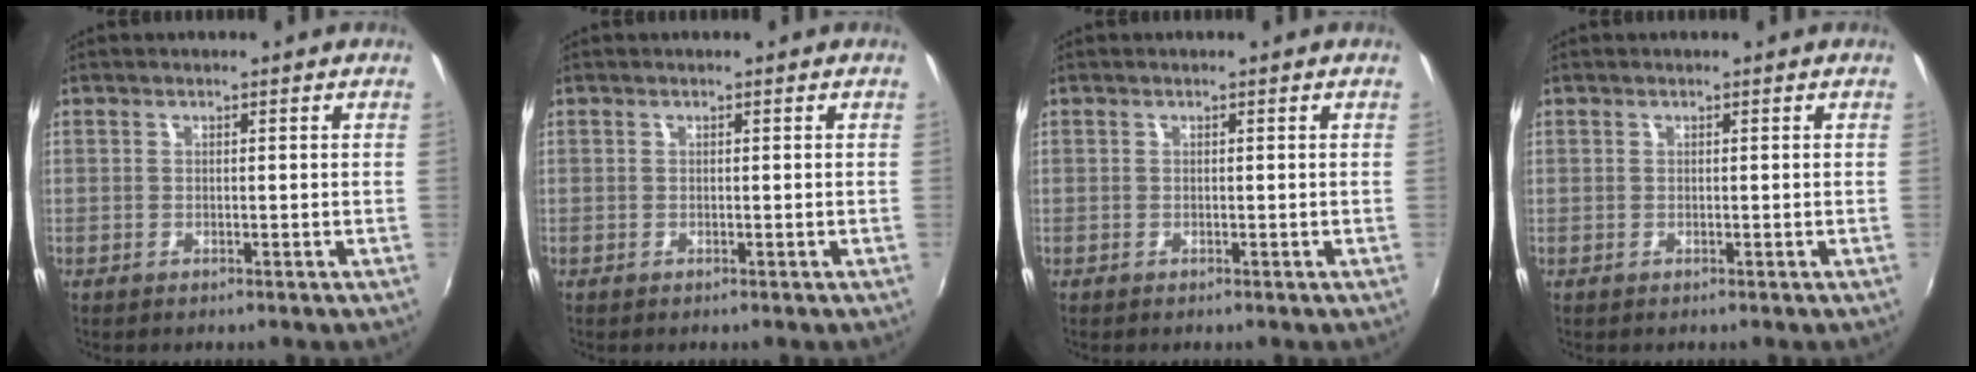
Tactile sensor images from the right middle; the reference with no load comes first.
{"total": 0.0}
{"total": 0.0}
{"total": 0.0}